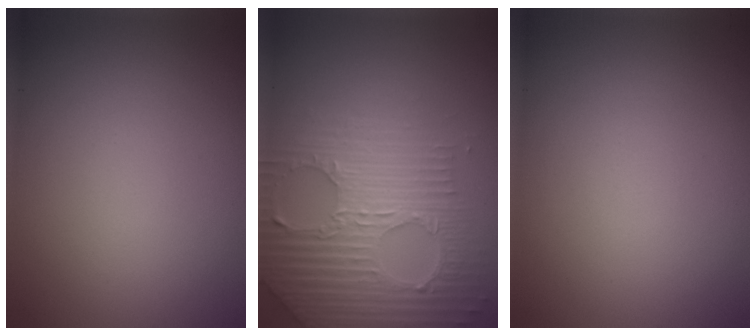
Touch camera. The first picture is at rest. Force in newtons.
{"total": 4.7, "press": 4.6, "slide": 1.2}
{"total": 0.0}